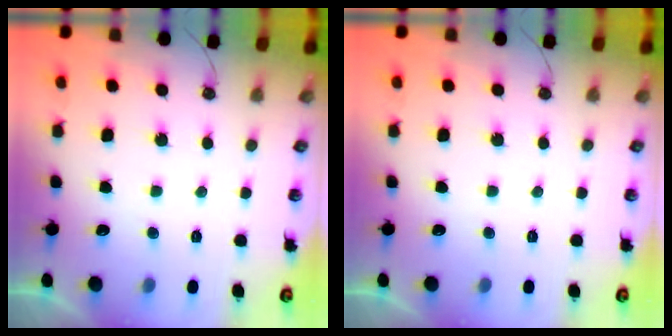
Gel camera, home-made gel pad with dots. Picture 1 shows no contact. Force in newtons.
{"total": 0.0}